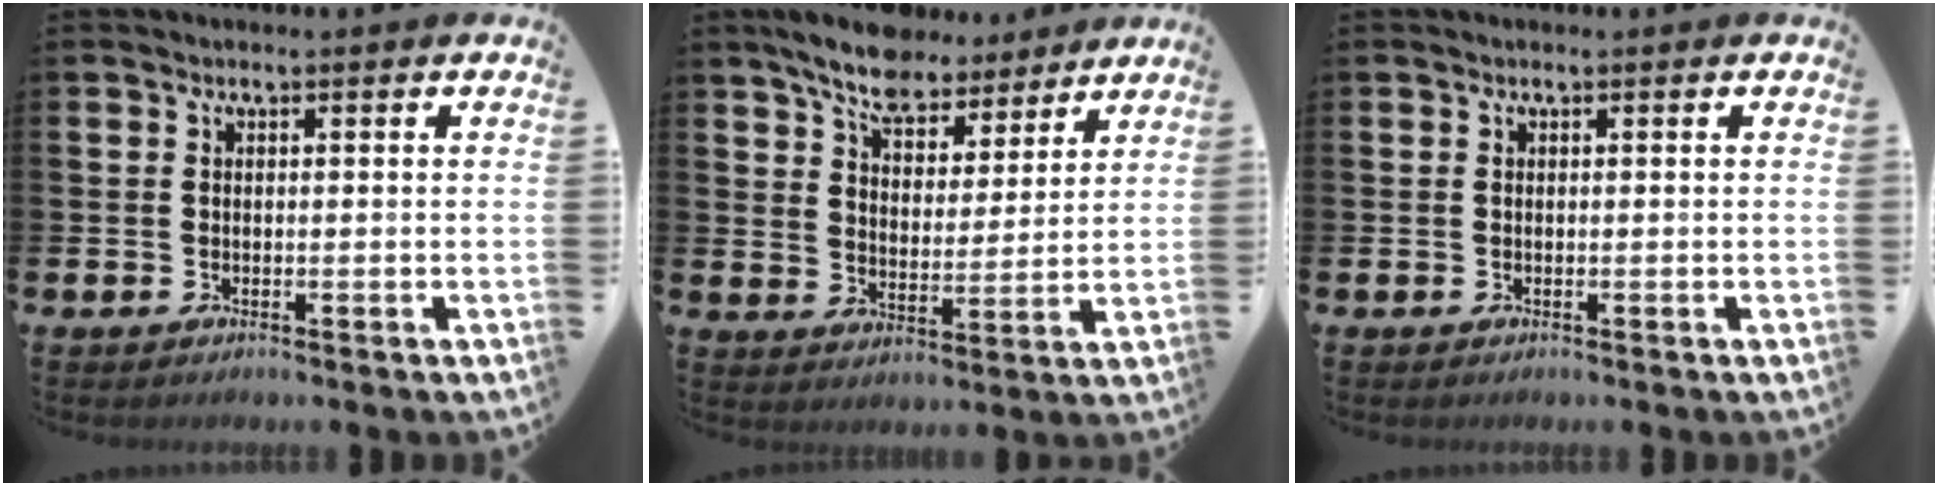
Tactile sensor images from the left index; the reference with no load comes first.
{"total": 7.7, "force": [7.1, 2.4, 1.7], "torque": [-0.053, -0.037, 0.127]}
{"total": 0.0}